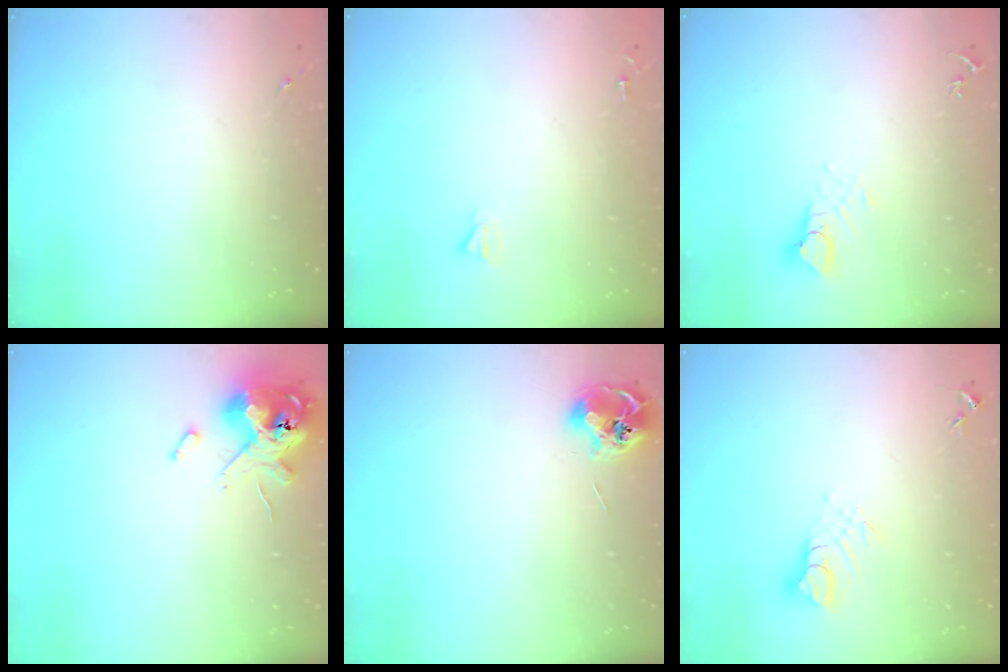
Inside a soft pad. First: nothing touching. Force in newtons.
{"total": 2.0, "press": 2.0, "slide": 0.2}
{"total": 4.3, "press": 4.3, "slide": 0.3}
{"total": 14.6, "press": 14.4, "slide": 2.8}
{"total": 9.0, "press": 8.9, "slide": 0.8}
{"total": 6.6, "press": 6.6, "slide": 0.5}